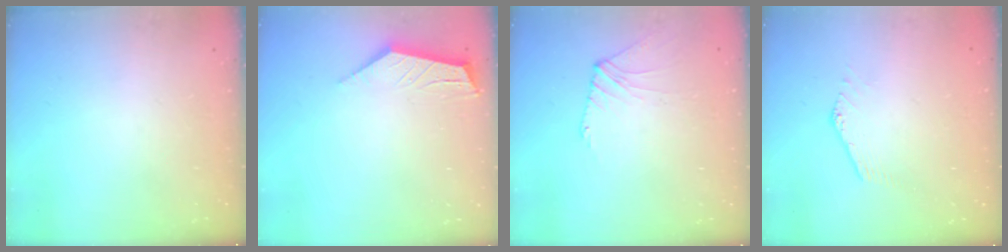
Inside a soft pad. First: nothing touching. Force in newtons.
{"total": 3.9, "press": 3.9, "slide": 0.6}
{"total": 4.6, "press": 4.6, "slide": 0.6}
{"total": 0.0}